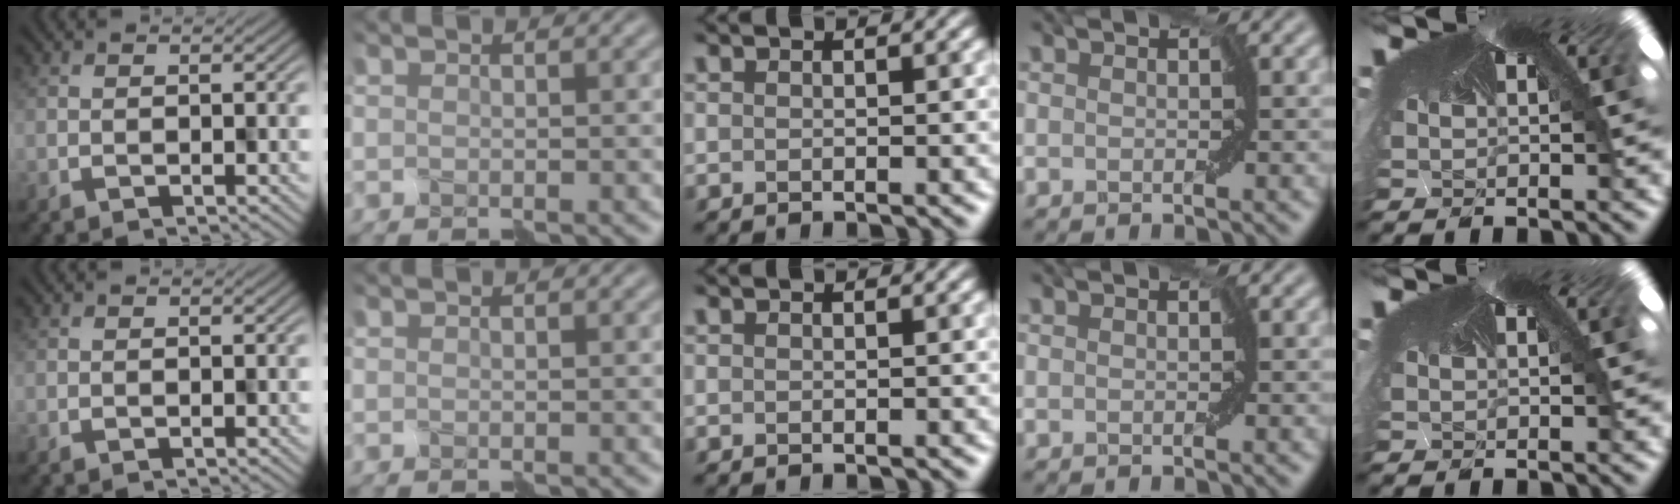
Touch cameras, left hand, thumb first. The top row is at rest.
{}